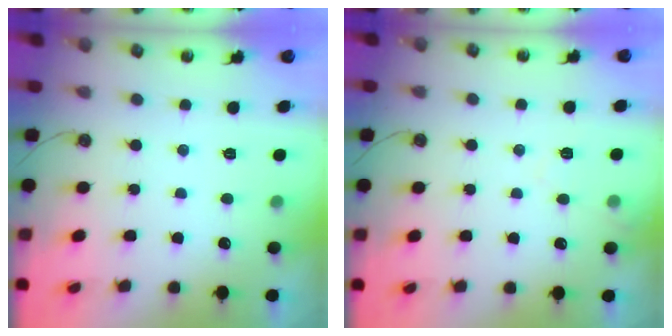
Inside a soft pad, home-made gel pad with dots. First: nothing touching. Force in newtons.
{"total": 6.1, "press": 6.0, "slide": 0.8}